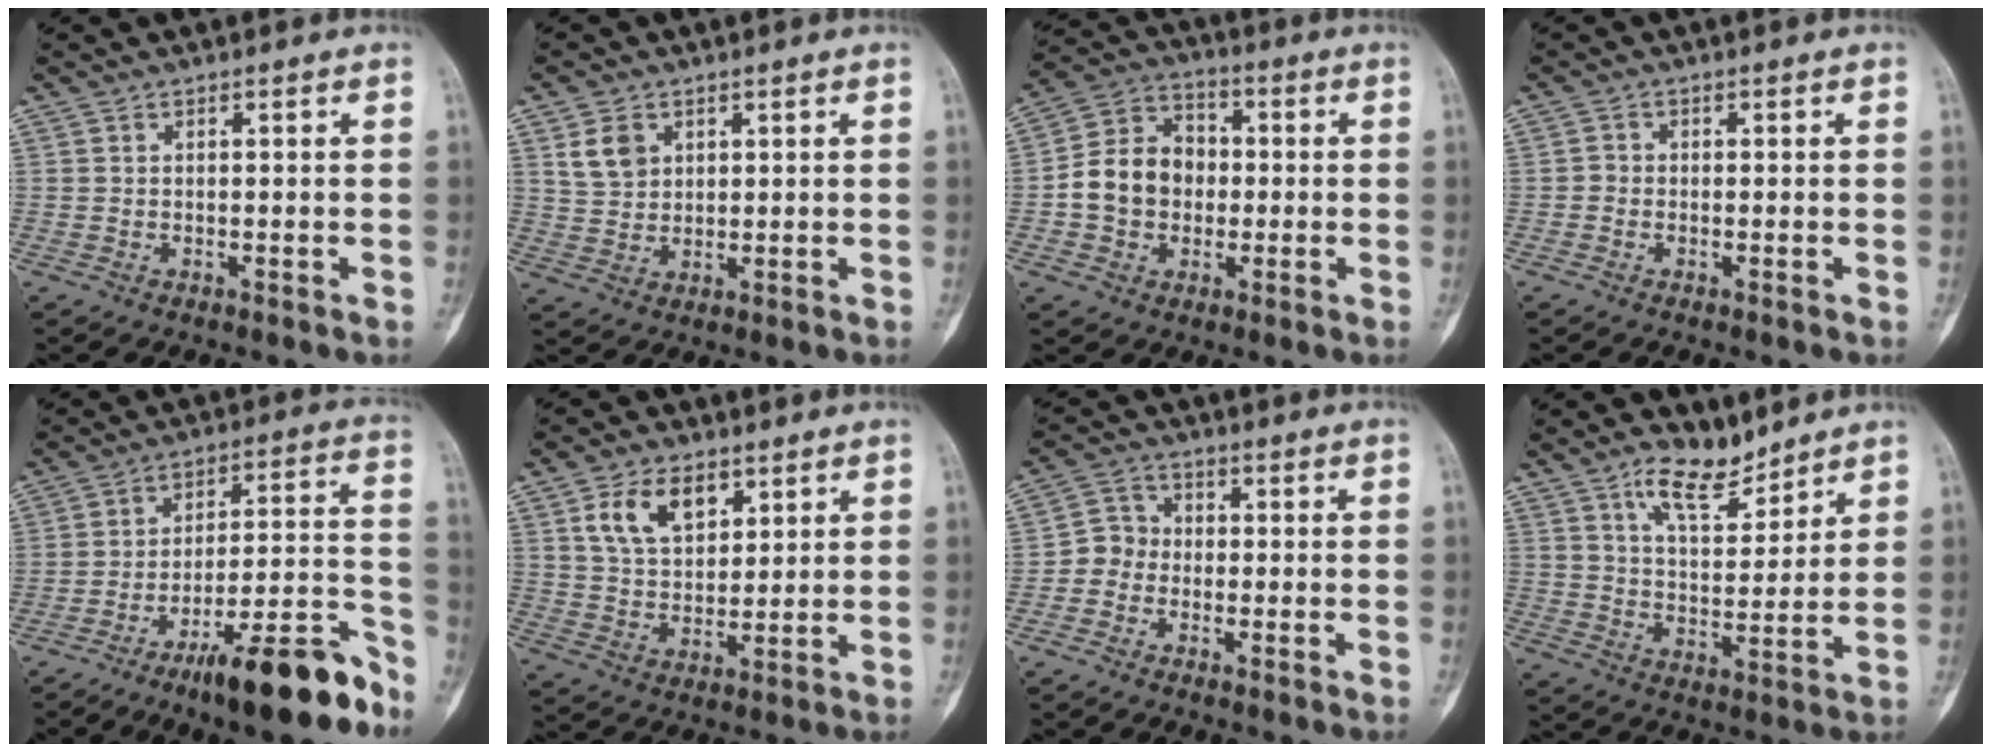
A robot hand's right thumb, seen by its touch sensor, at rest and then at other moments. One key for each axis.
{"total": 5.4, "fx": 2.3, "fy": 4.1, "fz": 2.6, "tx": -0.034, "ty": -0.008, "tz": 0.049}
{"total": 11.4, "fx": -1.1, "fy": 9.4, "fz": 6.4, "tx": -0.087, "ty": 0.033, "tz": -0.029}
{"total": 1.2, "fx": -0.5, "fy": 1.0, "fz": 0.4, "tx": 0.001, "ty": 0.004, "tz": -0.017}
{"total": 18.8, "fx": -12.5, "fy": 4.3, "fz": 13.5, "tx": -0.171, "ty": 0.096, "tz": -0.196}
{"total": 9.7, "fx": 4.6, "fy": 5.9, "fz": 6.2, "tx": -0.087, "ty": -0.019, "tz": 0.089}
{"total": 4.7, "fx": -1.4, "fy": 4.2, "fz": 1.7, "tx": -0.005, "ty": 0.016, "tz": -0.044}
{"total": 9.2, "fx": 6.7, "fy": 3.7, "fz": 5.1, "tx": -0.065, "ty": -0.052, "tz": 0.119}